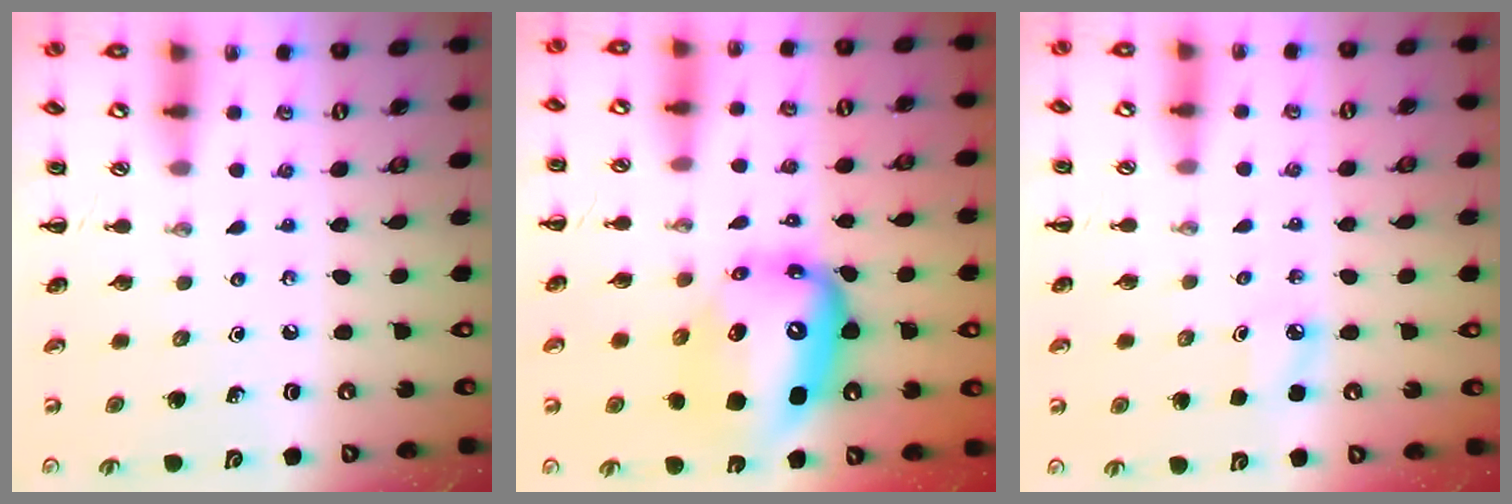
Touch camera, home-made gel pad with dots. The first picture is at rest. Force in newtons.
{"total": 13.6, "press": 13.1, "slide": 3.7}
{"total": 3.8, "press": 3.6, "slide": 1.1}